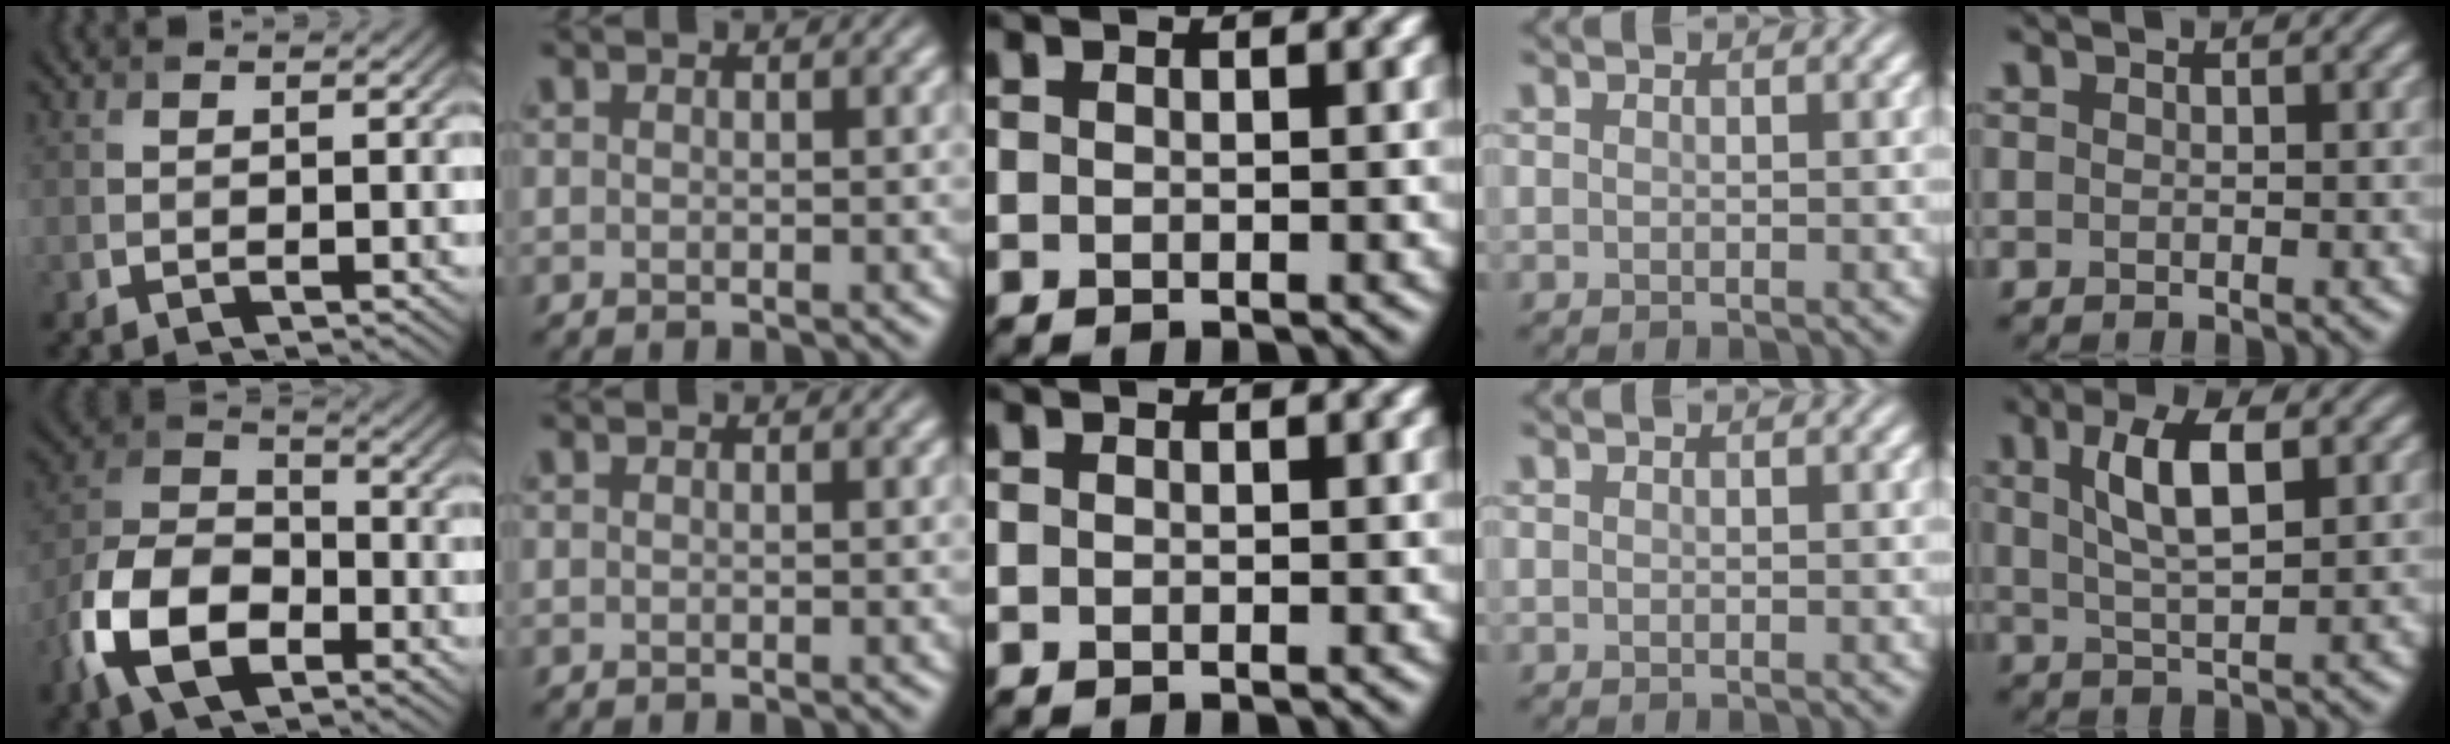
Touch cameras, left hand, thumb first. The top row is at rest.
{"thumb": {"total": 12.5, "force": [-6.0, 7.1, 8.4], "torque": [-0.196, -0.012, -0.129]}, "little": {"total": 5.3, "force": [1.7, 1.7, 4.7], "torque": [-0.088, 0.005, 0.030]}}